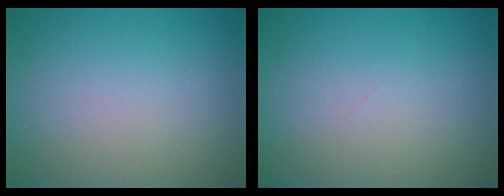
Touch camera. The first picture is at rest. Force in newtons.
{"total": 0.0}